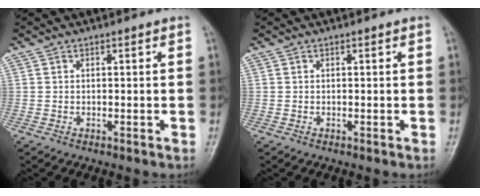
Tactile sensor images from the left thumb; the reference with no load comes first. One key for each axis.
{"total": 0.0}